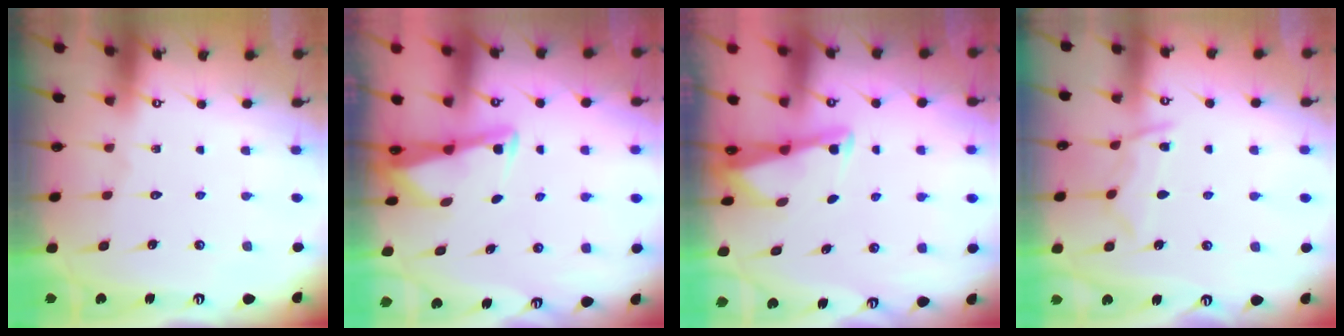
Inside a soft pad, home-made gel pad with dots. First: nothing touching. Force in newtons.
{"total": 2.9, "press": 2.9, "slide": 0.2}
{"total": 2.5, "press": 2.5, "slide": 0.1}
{"total": 8.0, "press": 7.9, "slide": 0.9}